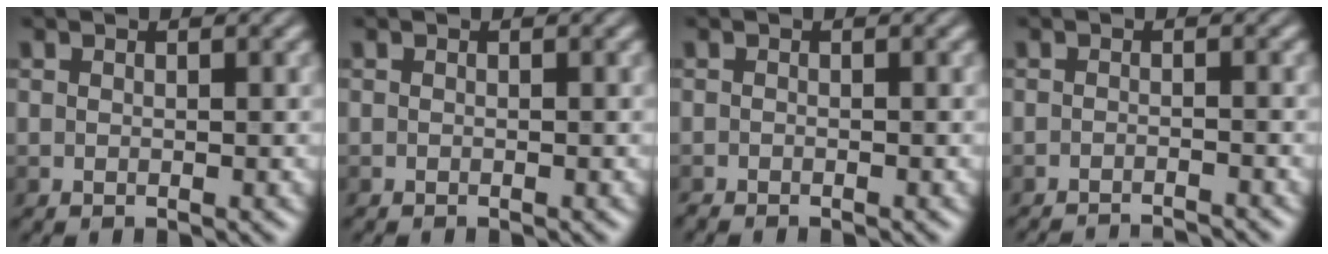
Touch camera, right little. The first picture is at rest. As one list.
[{"total": 0.0}, {"total": 0.7, "force": [-0.7, 0.1, 0.0], "torque": [0.001, -0.001, -0.009]}, {"total": 3.9, "force": [-3.8, 0.6, 0.6], "torque": [0.012, 0.004, -0.050]}]